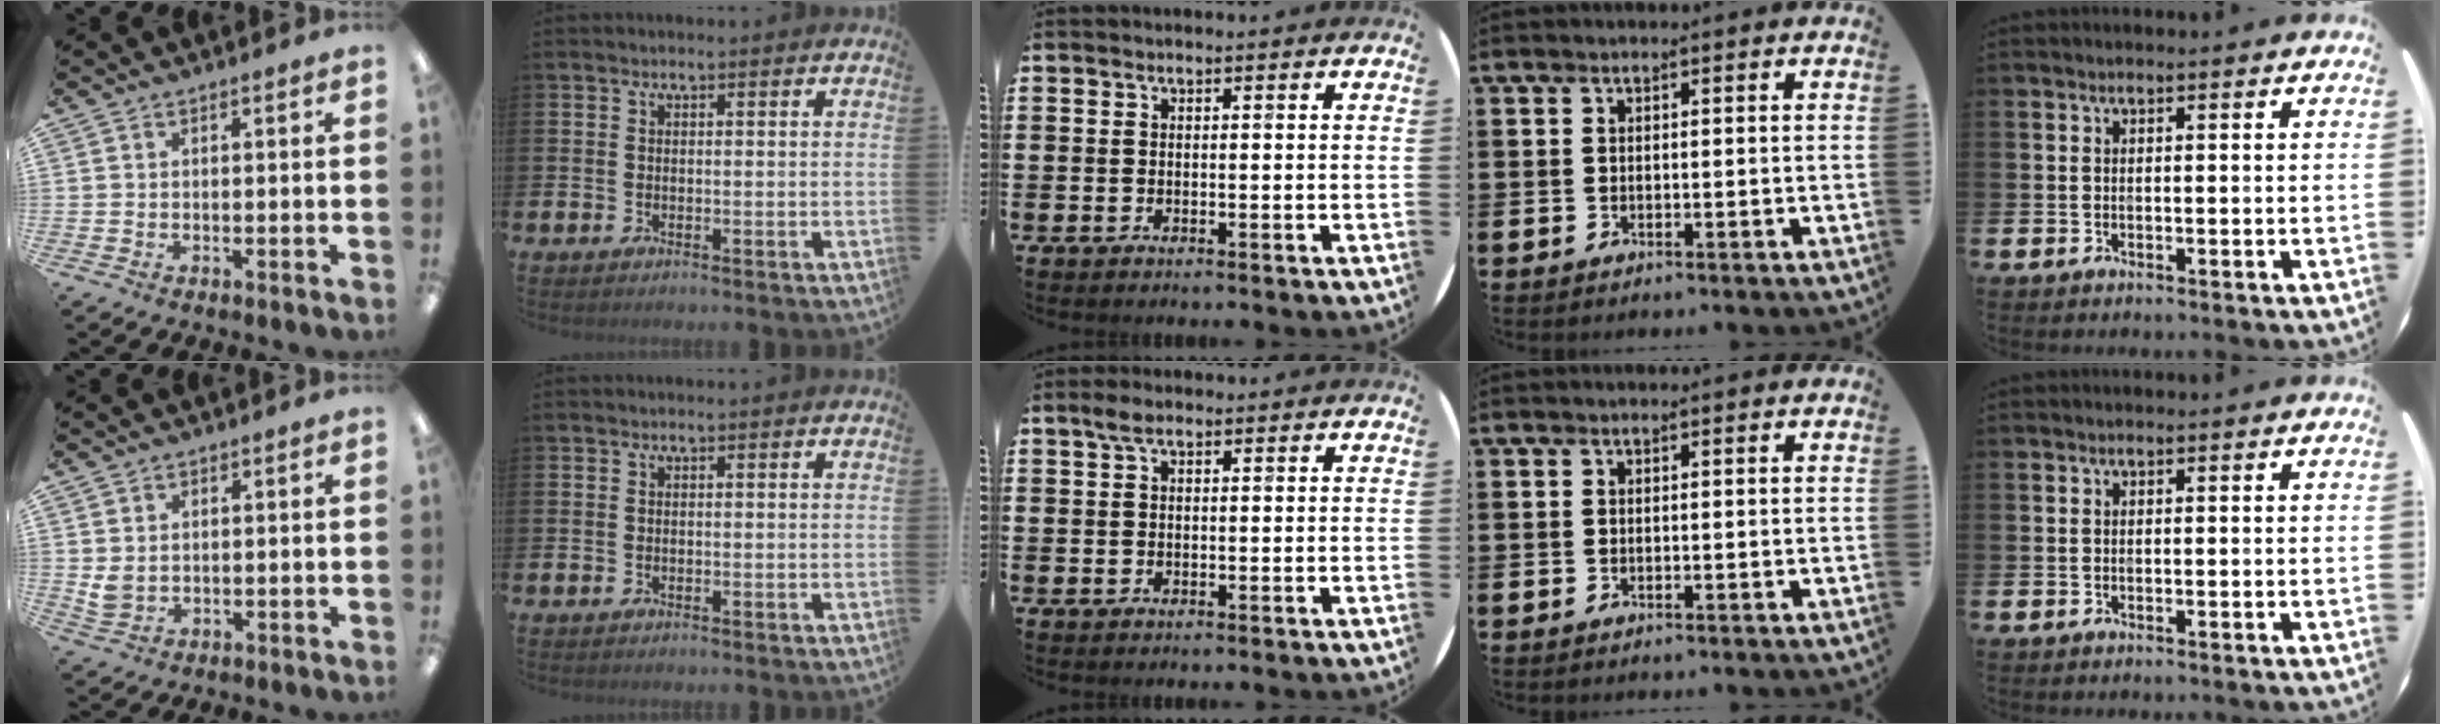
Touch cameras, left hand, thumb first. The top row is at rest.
{"thumb": {"total": 3.4, "force": [1.3, 2.6, 1.8], "torque": [-0.029, 0.000, 0.025]}, "middle": {"total": 1.9, "force": [1.1, 0.8, 1.3], "torque": [-0.020, 0.003, 0.018]}}